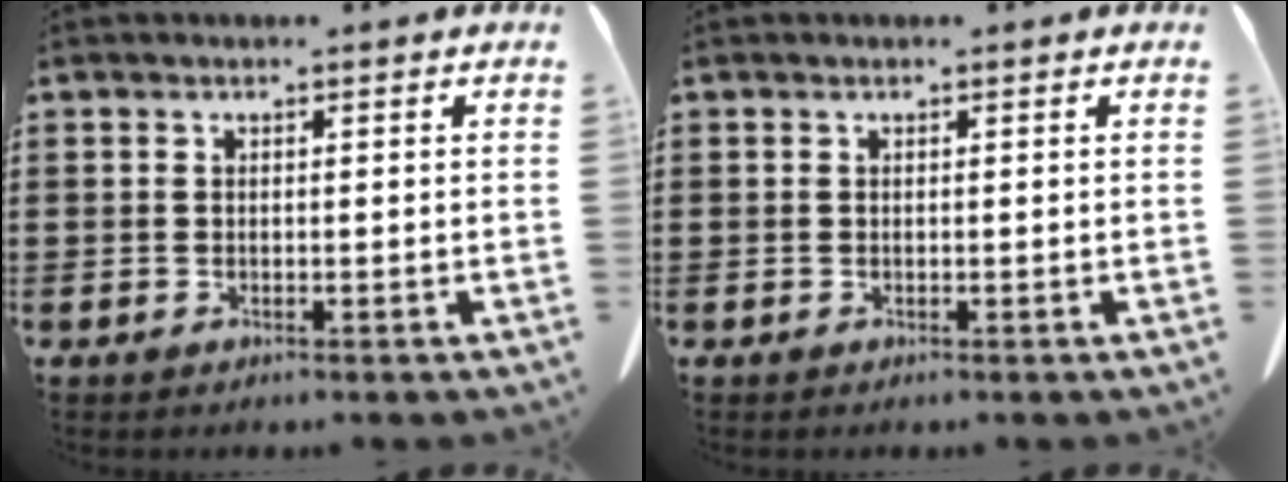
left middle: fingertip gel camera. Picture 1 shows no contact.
{"total": 0.0}